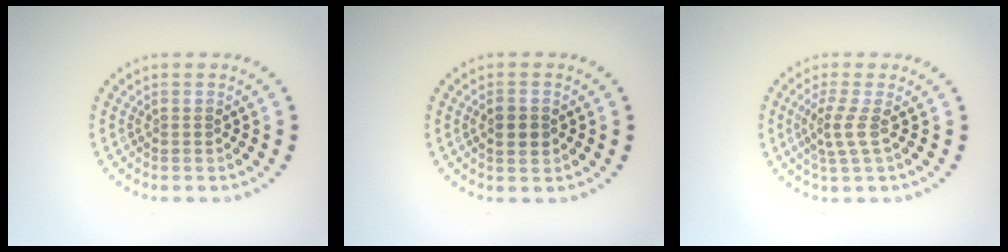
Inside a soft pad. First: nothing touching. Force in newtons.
{"total": 2.2, "press": 2.2, "slide": 0.2}
{"total": 2.1, "press": 1.5, "slide": 1.5}